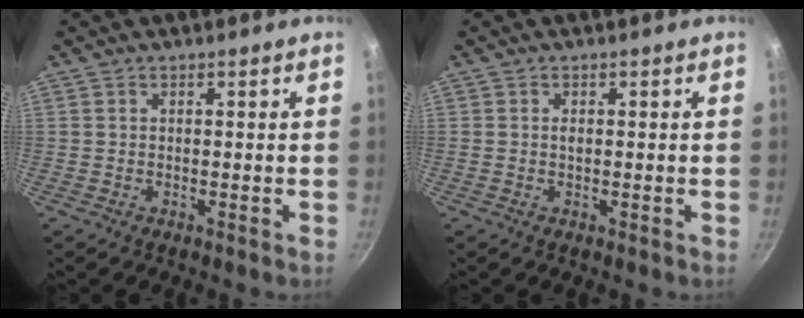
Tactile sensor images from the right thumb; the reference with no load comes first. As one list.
[{"total": 0.9, "force": [0.1, 0.5, 0.7], "torque": [-0.011, 0.001, 0.002]}]